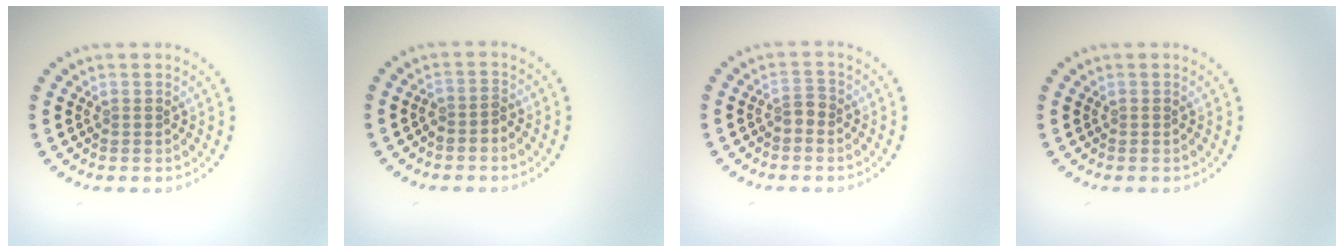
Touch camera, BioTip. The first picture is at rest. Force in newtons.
{"total": 1.5, "press": 1.1, "slide": 0.9}
{"total": 1.2, "press": 1.0, "slide": 0.6}
{"total": 0.0}